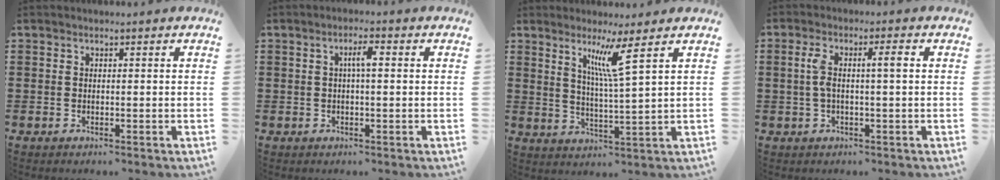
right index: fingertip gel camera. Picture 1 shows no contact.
{"total": 2.7, "force": [0.2, 0.5, 2.7], "torque": [-0.050, 0.005, 0.000]}
{"total": 6.1, "force": [3.4, -0.5, 5.0], "torque": [-0.101, -0.006, 0.054]}
{"total": 4.3, "force": [0.3, 0.7, 4.2], "torque": [-0.087, 0.004, -0.002]}